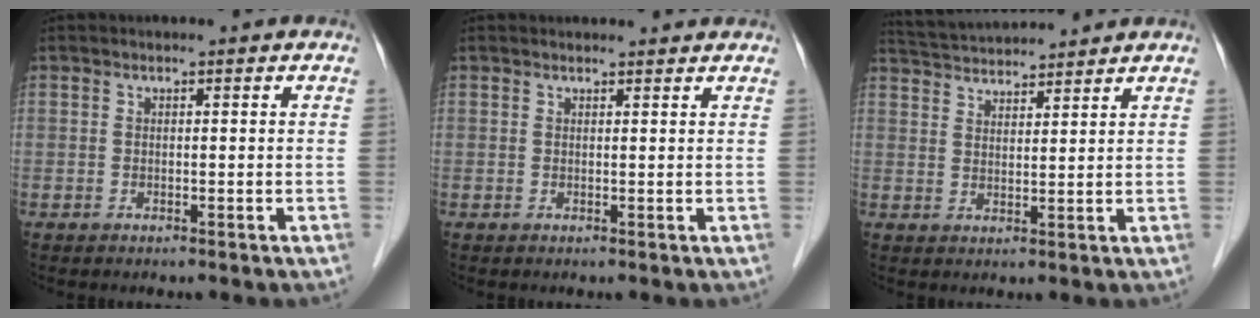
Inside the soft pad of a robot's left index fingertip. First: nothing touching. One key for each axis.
{"total": 3.1, "fx": 3.0, "fy": 0.6, "fz": 0.5, "tx": -0.010, "ty": 0.011, "tz": 0.030}
{"total": 8.1, "fx": 7.8, "fy": 0.1, "fz": 1.9, "tx": -0.044, "ty": 0.027, "tz": 0.130}